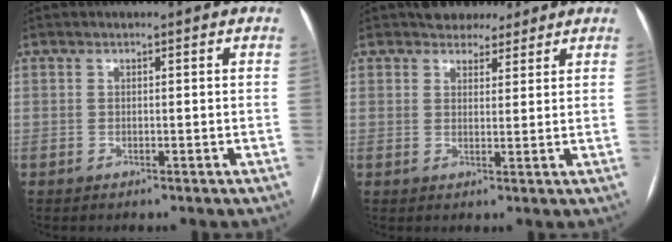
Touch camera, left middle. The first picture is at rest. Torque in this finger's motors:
{"motor_torque": [0.21, -0.24, 0.08, 0.01]}